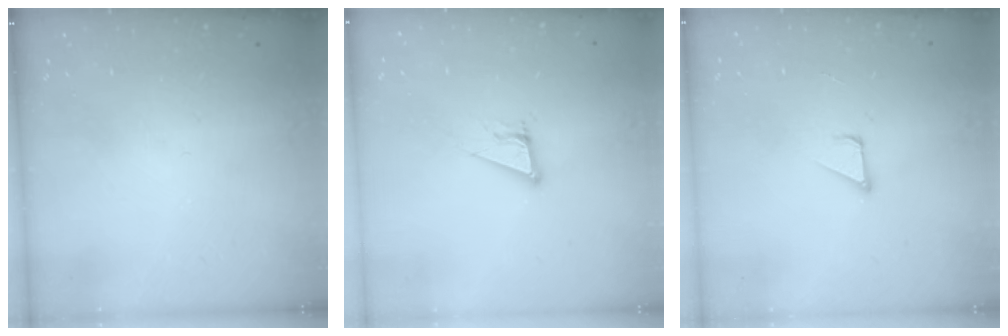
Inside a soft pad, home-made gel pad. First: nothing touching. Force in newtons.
{"total": 7.6, "press": 7.3, "slide": 2.3}
{"total": 2.2, "press": 2.2, "slide": 0.2}